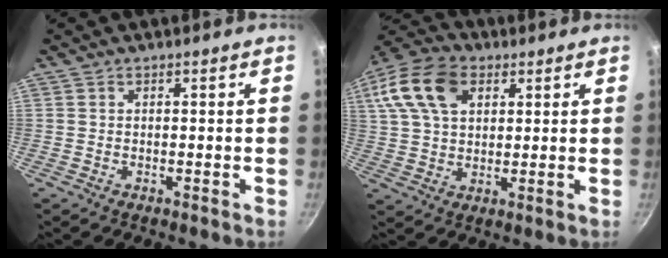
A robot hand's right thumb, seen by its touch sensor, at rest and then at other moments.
{"total": 16.3, "force": [6.0, 10.8, 10.6], "torque": [-0.205, 0.017, 0.101]}